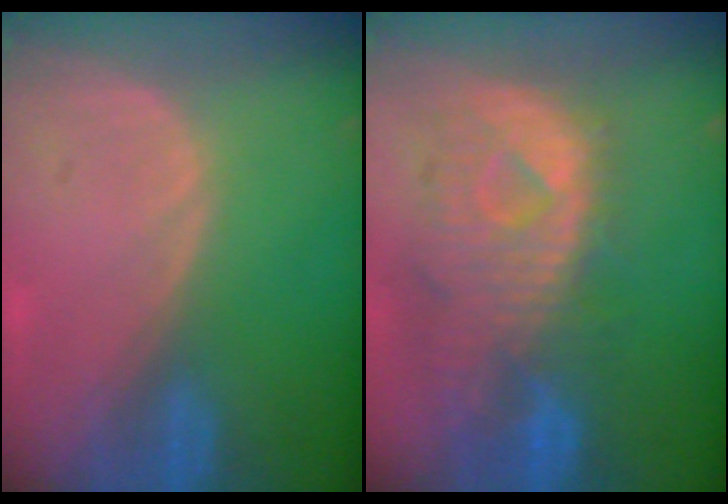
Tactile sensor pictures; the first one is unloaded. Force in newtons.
{"total": 11.4, "press": 9.8, "slide": 5.8}